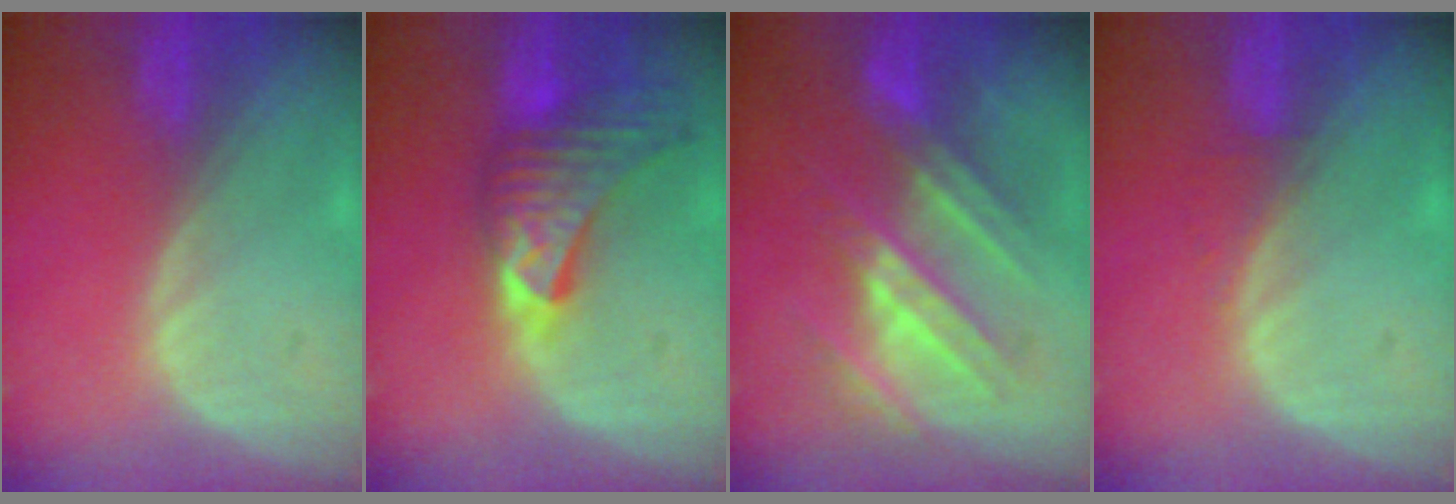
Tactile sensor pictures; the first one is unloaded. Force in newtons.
{"total": 9.0, "press": 8.5, "slide": 3.2}
{"total": 8.4, "press": 8.4, "slide": 0.1}
{"total": 1.2, "press": 1.1, "slide": 0.4}